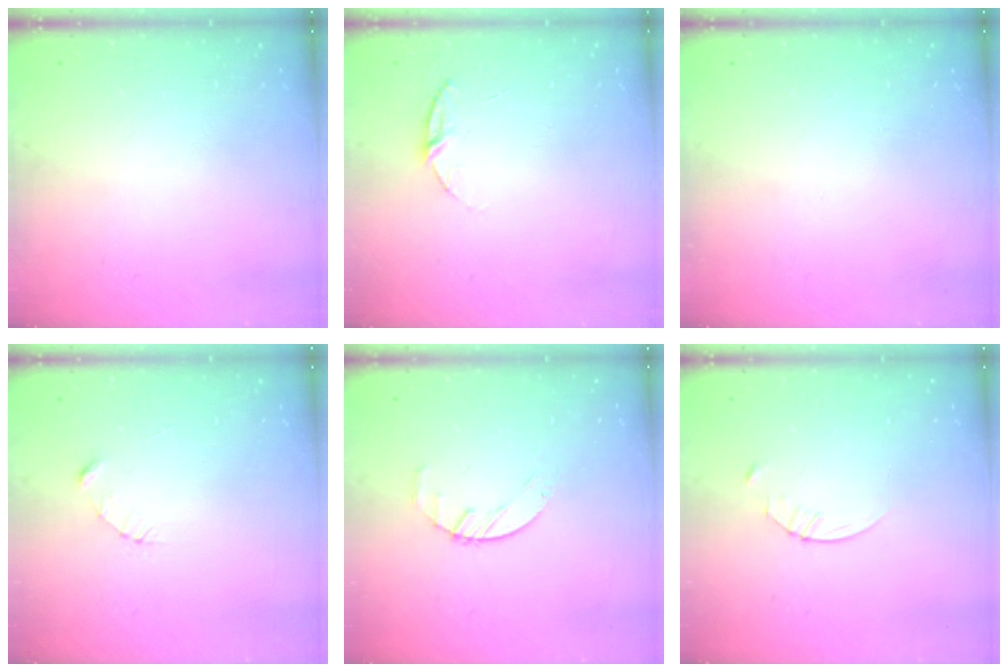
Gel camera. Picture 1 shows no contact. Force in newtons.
{"total": 5.9, "press": 5.8, "slide": 0.6}
{"total": 0.0}
{"total": 2.3, "press": 2.3, "slide": 0.3}
{"total": 2.5, "press": 2.5, "slide": 0.4}
{"total": 2.9, "press": 2.9, "slide": 0.4}